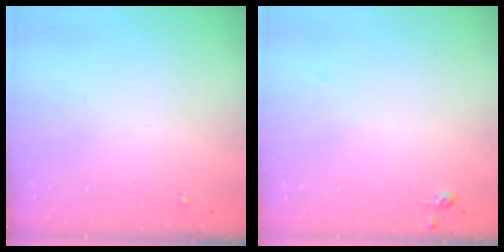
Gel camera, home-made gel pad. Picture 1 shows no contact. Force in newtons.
{"total": 4.7, "press": 4.7, "slide": 0.7}